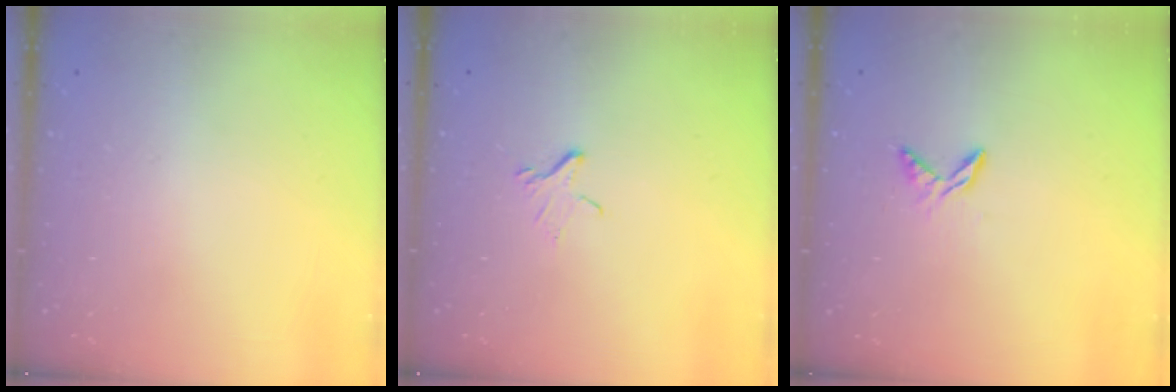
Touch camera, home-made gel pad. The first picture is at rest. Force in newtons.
{"total": 3.1, "press": 3.1, "slide": 0.3}
{"total": 5.1, "press": 5.1, "slide": 0.4}